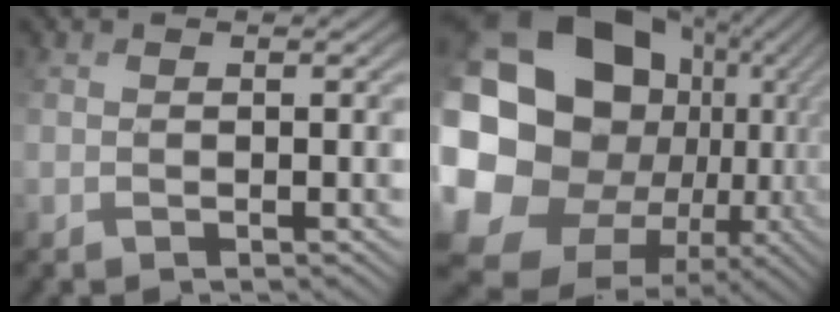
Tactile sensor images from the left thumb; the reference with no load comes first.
{"total": 23.1, "force": [-0.2, 19.5, 12.3], "torque": [-0.301, -0.060, -0.005]}